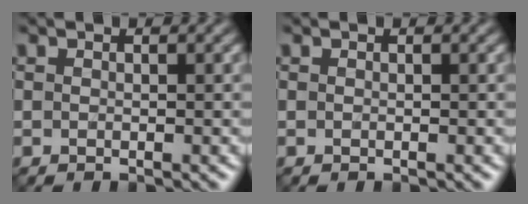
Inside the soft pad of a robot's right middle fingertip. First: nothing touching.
{"total": 0.0}